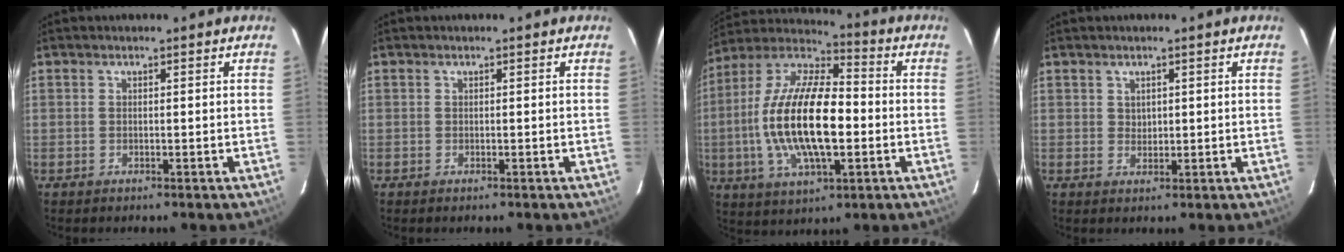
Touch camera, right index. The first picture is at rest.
{"total": 0.0}
{"total": 20.7, "force": [-2.4, 8.3, 18.8], "torque": [-0.375, -0.002, -0.049]}
{"total": 1.1, "force": [0.6, 1.0, 0.2], "torque": [0.001, 0.002, 0.012]}